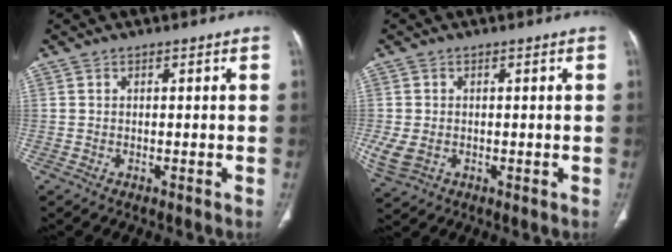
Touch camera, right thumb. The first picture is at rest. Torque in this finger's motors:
{"motor_torque": [1.23, 0.73, 0.26, -0.65, 0.06]}